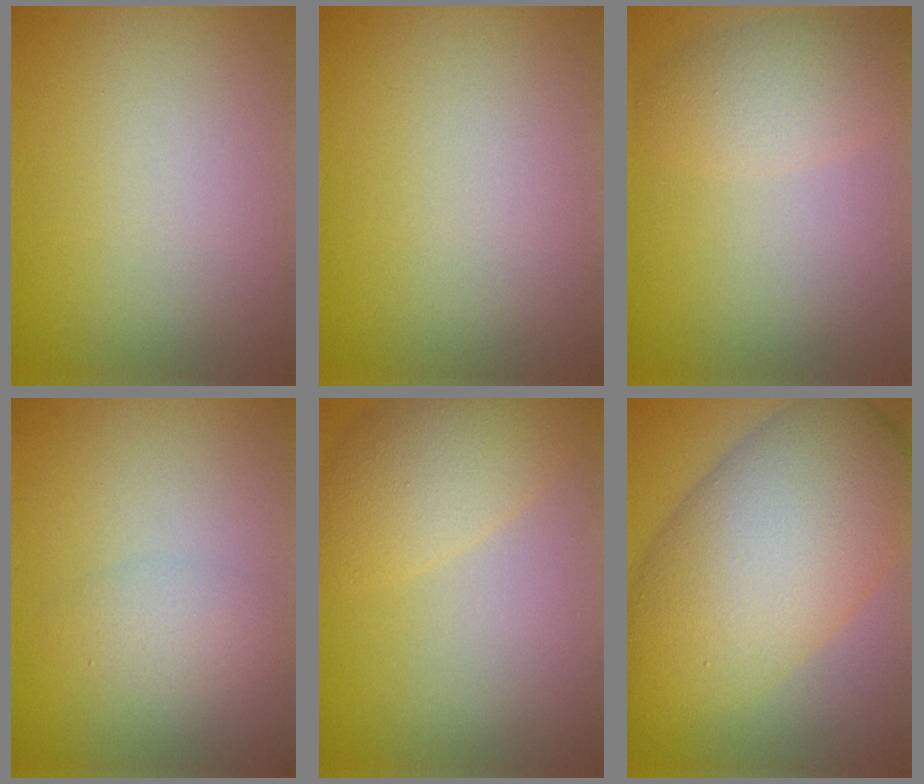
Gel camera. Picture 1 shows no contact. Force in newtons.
{"total": 0.0}
{"total": 2.6, "press": 2.6, "slide": 0.2}
{"total": 2.0, "press": 2.0, "slide": 0.1}
{"total": 4.6, "press": 4.6, "slide": 0.3}
{"total": 11.4, "press": 11.4, "slide": 0.1}